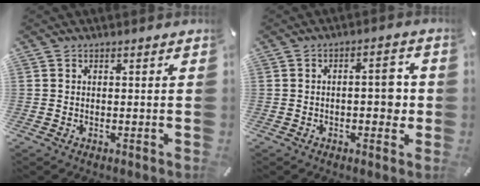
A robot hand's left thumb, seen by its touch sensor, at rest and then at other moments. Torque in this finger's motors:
{"motor_torque": [0.03, -0.06, 0.03, -0.02, -0.05]}